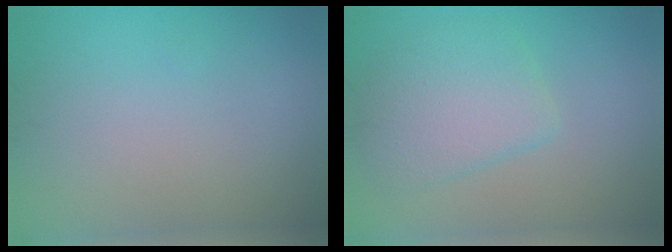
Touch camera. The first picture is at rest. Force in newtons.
{"total": 4.4, "press": 4.4, "slide": 0.2}